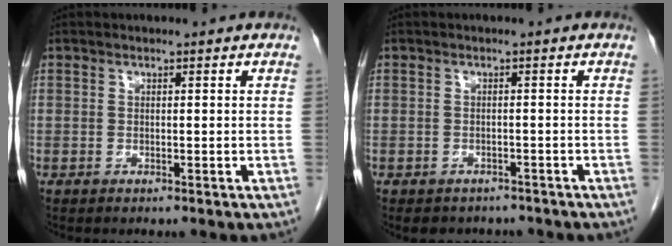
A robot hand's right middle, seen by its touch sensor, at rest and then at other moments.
{"total": 4.5, "force": [-3.8, 2.3, 0.5], "torque": [-0.004, 0.006, -0.046]}